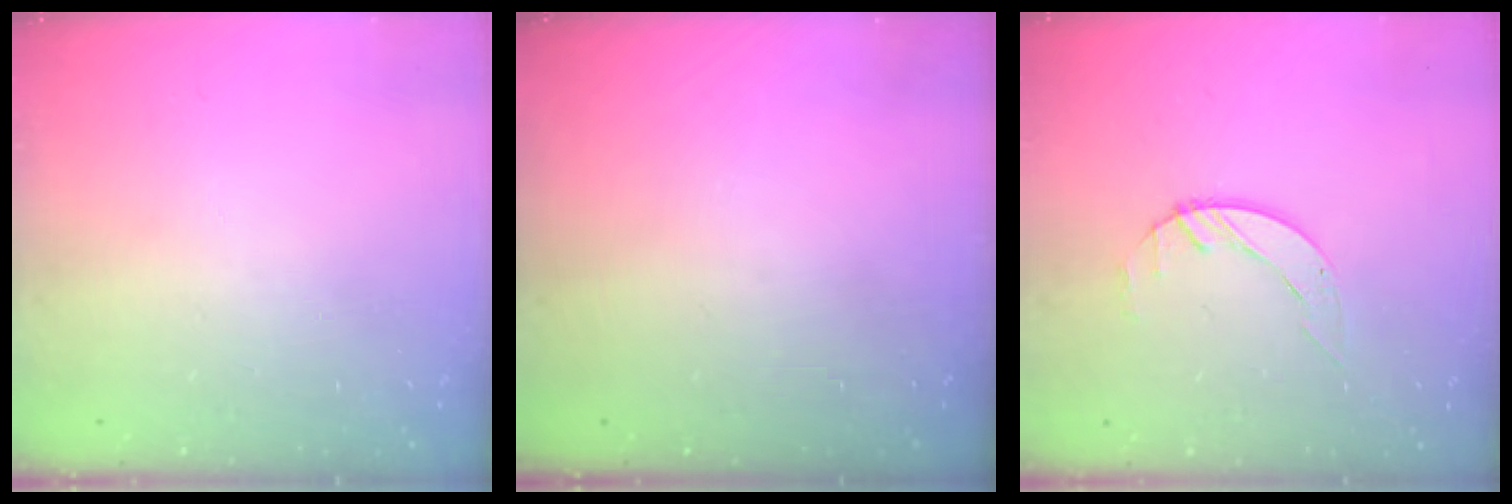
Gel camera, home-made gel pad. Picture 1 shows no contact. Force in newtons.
{"total": 0.0}
{"total": 2.9, "press": 2.8, "slide": 0.3}